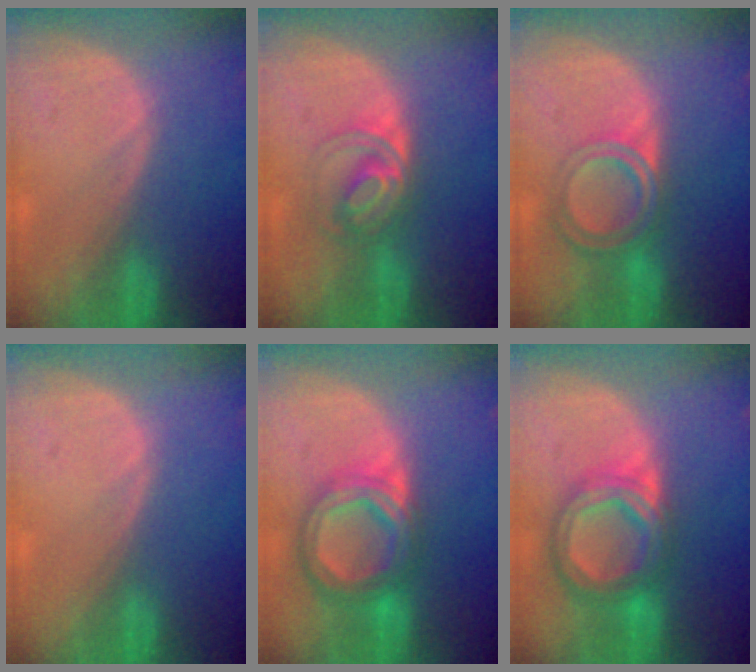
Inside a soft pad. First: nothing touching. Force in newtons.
{"total": 5.8, "press": 5.4, "slide": 2.0}
{"total": 6.4, "press": 5.4, "slide": 3.4}
{"total": 0.0}
{"total": 8.5, "press": 8.5, "slide": 0.7}
{"total": 8.5, "press": 8.5, "slide": 0.7}